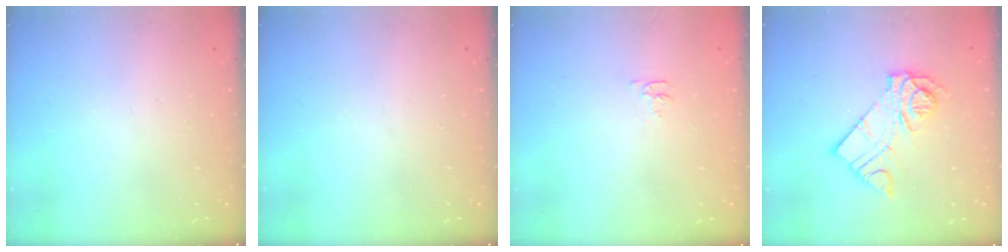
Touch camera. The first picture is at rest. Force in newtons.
{"total": 0.0}
{"total": 4.0, "press": 3.9, "slide": 0.4}
{"total": 12.1, "press": 12.1, "slide": 1.0}